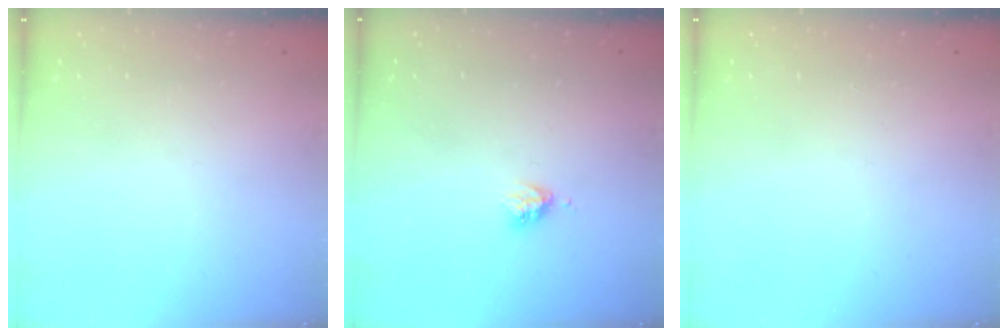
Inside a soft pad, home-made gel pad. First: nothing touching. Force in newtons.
{"total": 3.2, "press": 3.2, "slide": 0.3}
{"total": 1.7, "press": 1.7, "slide": 0.2}